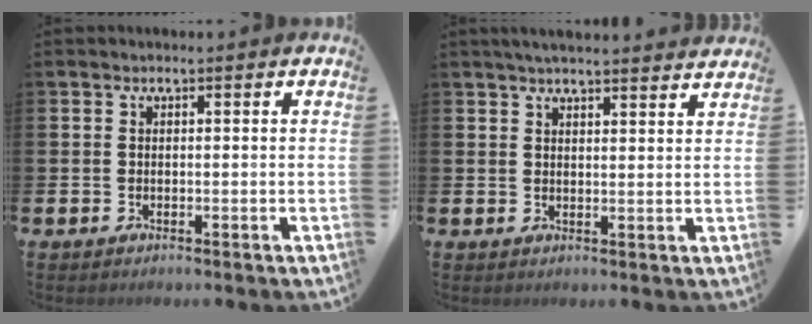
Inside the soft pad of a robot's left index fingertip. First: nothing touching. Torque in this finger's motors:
{"motor_torque": [0.40, -0.50, 0.41, 0.09]}